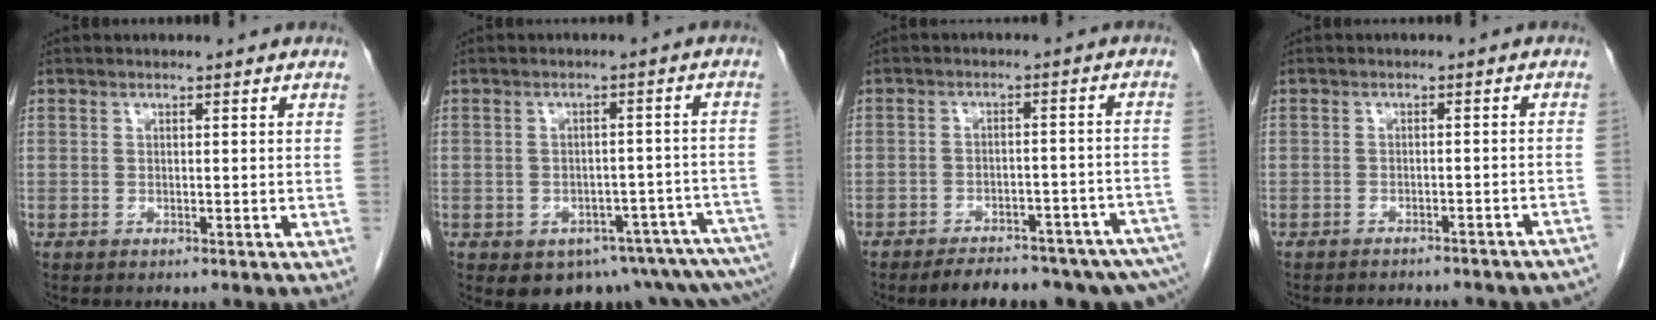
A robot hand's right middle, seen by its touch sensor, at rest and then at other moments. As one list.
[{"total": 13.4, "force": [-11.7, 3.5, 5.5], "torque": [-0.008, 0.027, -0.127]}, {"total": 15.8, "force": [-13.1, 3.3, 8.3], "torque": [-0.068, 0.020, -0.161]}, {"total": 13.0, "force": [-12.1, 2.5, 3.8], "torque": [-0.049, 0.013, -0.123]}]